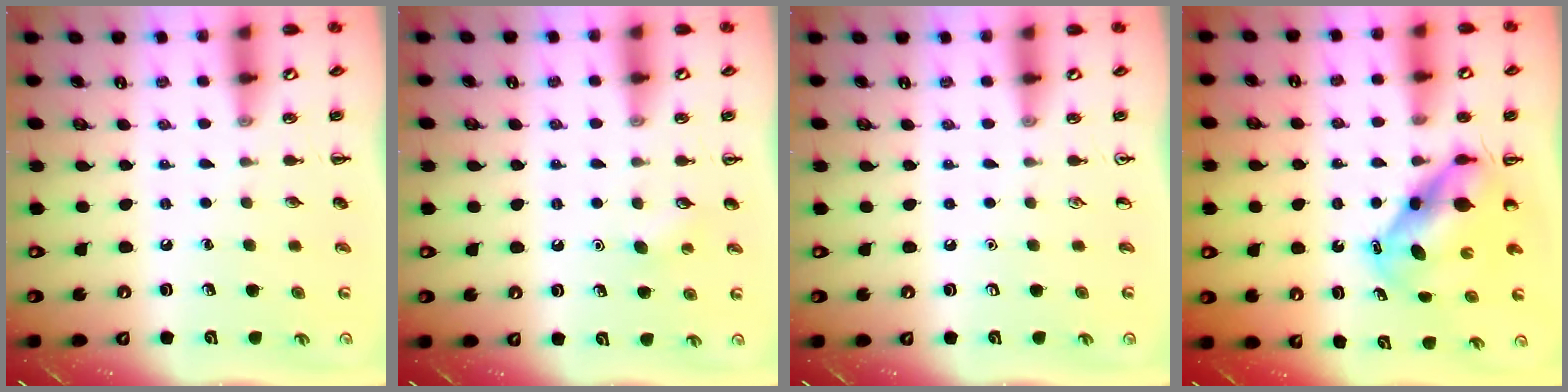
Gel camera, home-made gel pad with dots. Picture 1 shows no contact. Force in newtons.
{"total": 2.8, "press": 2.7, "slide": 0.7}
{"total": 0.0}
{"total": 6.4, "press": 6.2, "slide": 1.6}